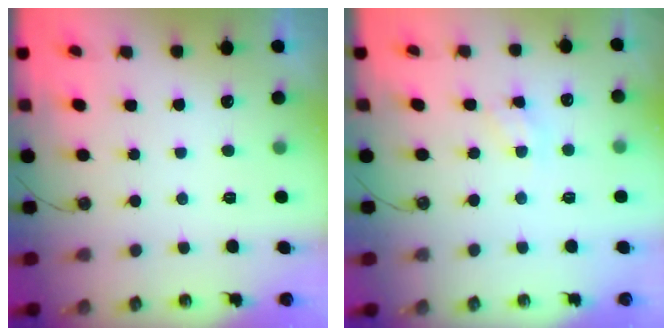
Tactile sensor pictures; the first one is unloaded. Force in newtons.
{"total": 3.3, "press": 3.2, "slide": 0.4}